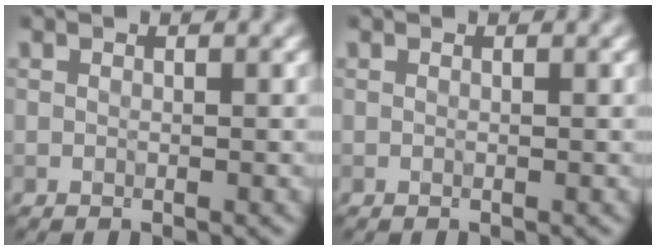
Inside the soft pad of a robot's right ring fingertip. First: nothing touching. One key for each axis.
{"total": 0.0}